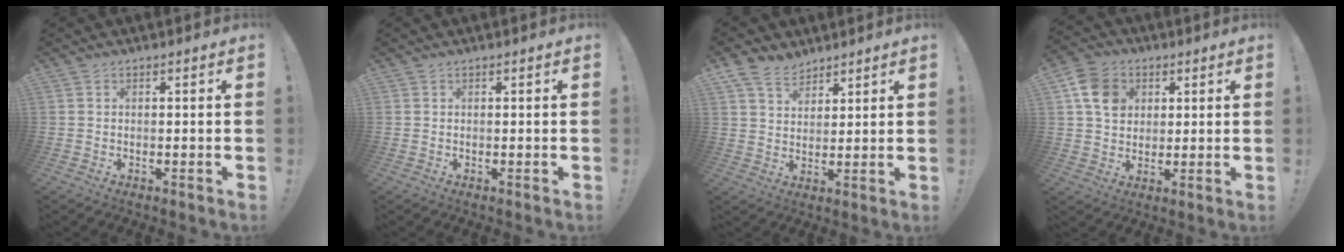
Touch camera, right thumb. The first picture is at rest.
{"total": 0.0}
{"total": 8.0, "force": [6.1, 4.5, 2.5], "torque": [-0.056, -0.030, 0.122]}
{"total": 11.1, "force": [4.0, 8.9, 5.4], "torque": [-0.084, -0.001, 0.082]}